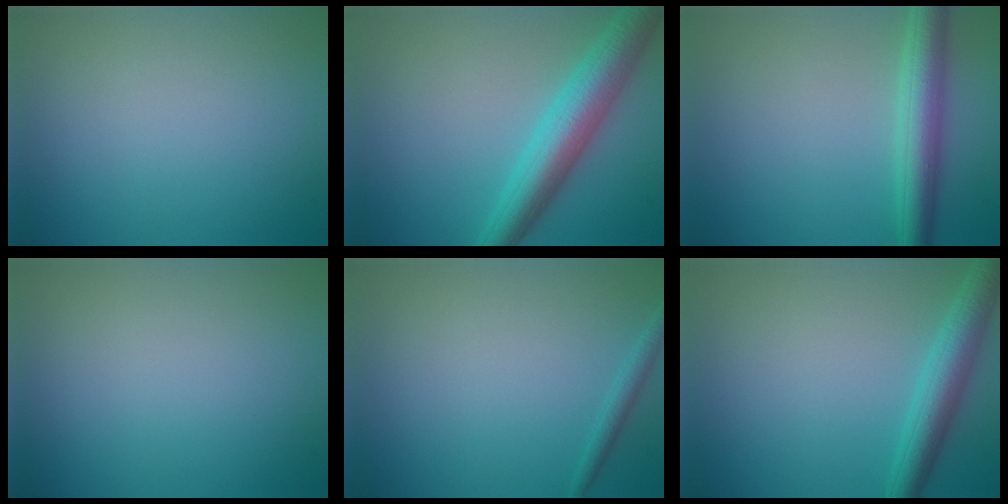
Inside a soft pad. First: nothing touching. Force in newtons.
{"total": 6.4, "press": 6.4, "slide": 0.1}
{"total": 4.3, "press": 4.3, "slide": 0.1}
{"total": 0.0}
{"total": 1.1, "press": 1.1, "slide": 0.0}
{"total": 3.9, "press": 3.9, "slide": 0.2}